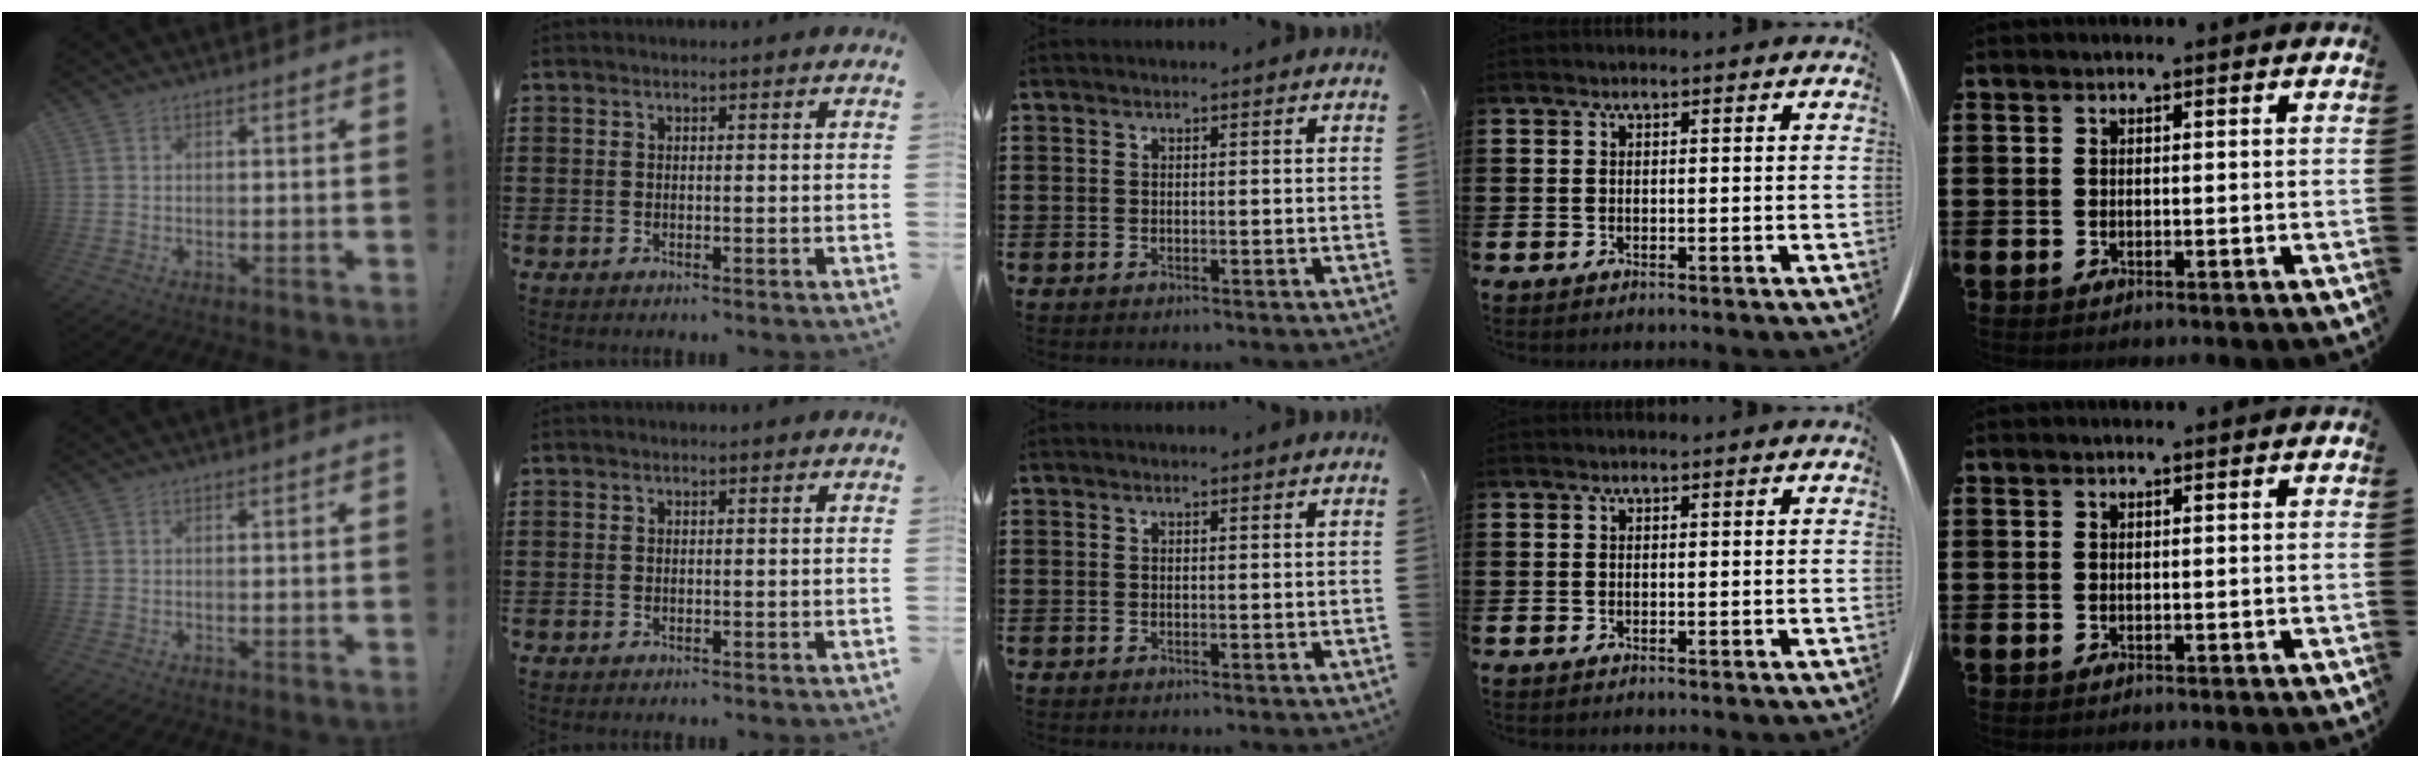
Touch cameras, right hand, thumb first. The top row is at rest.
{}